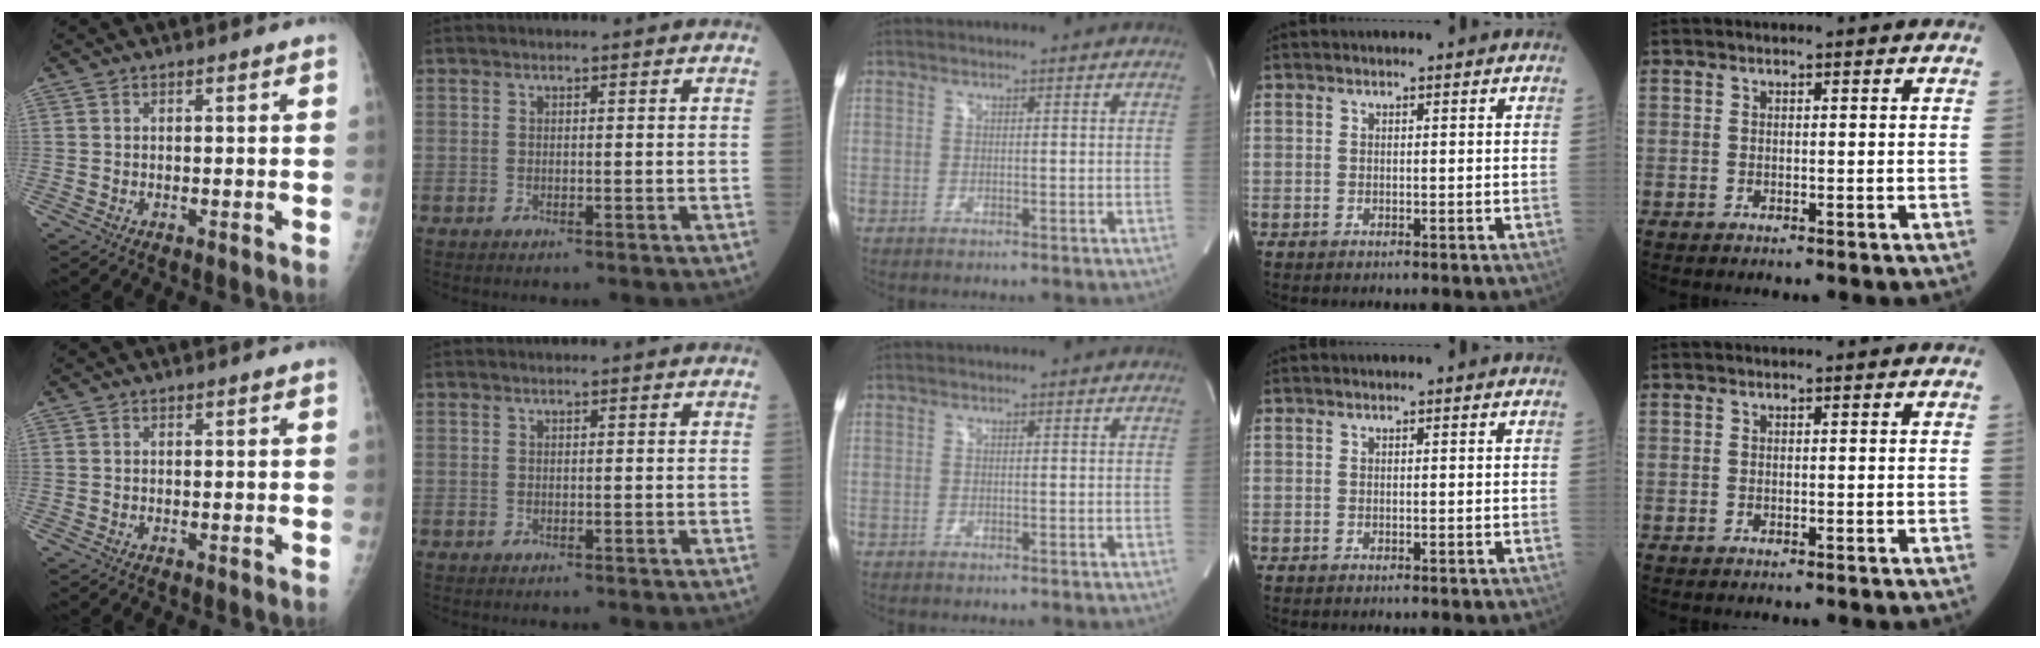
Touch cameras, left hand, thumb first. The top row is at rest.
{}